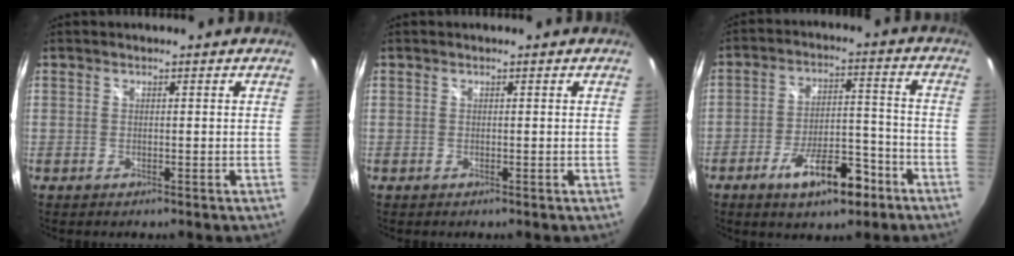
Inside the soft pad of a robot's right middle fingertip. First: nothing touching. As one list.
[{"total": 0.0}, {"total": 11.6, "force": [-6.9, 4.3, 8.2], "torque": [-0.147, 0.011, -0.102]}]